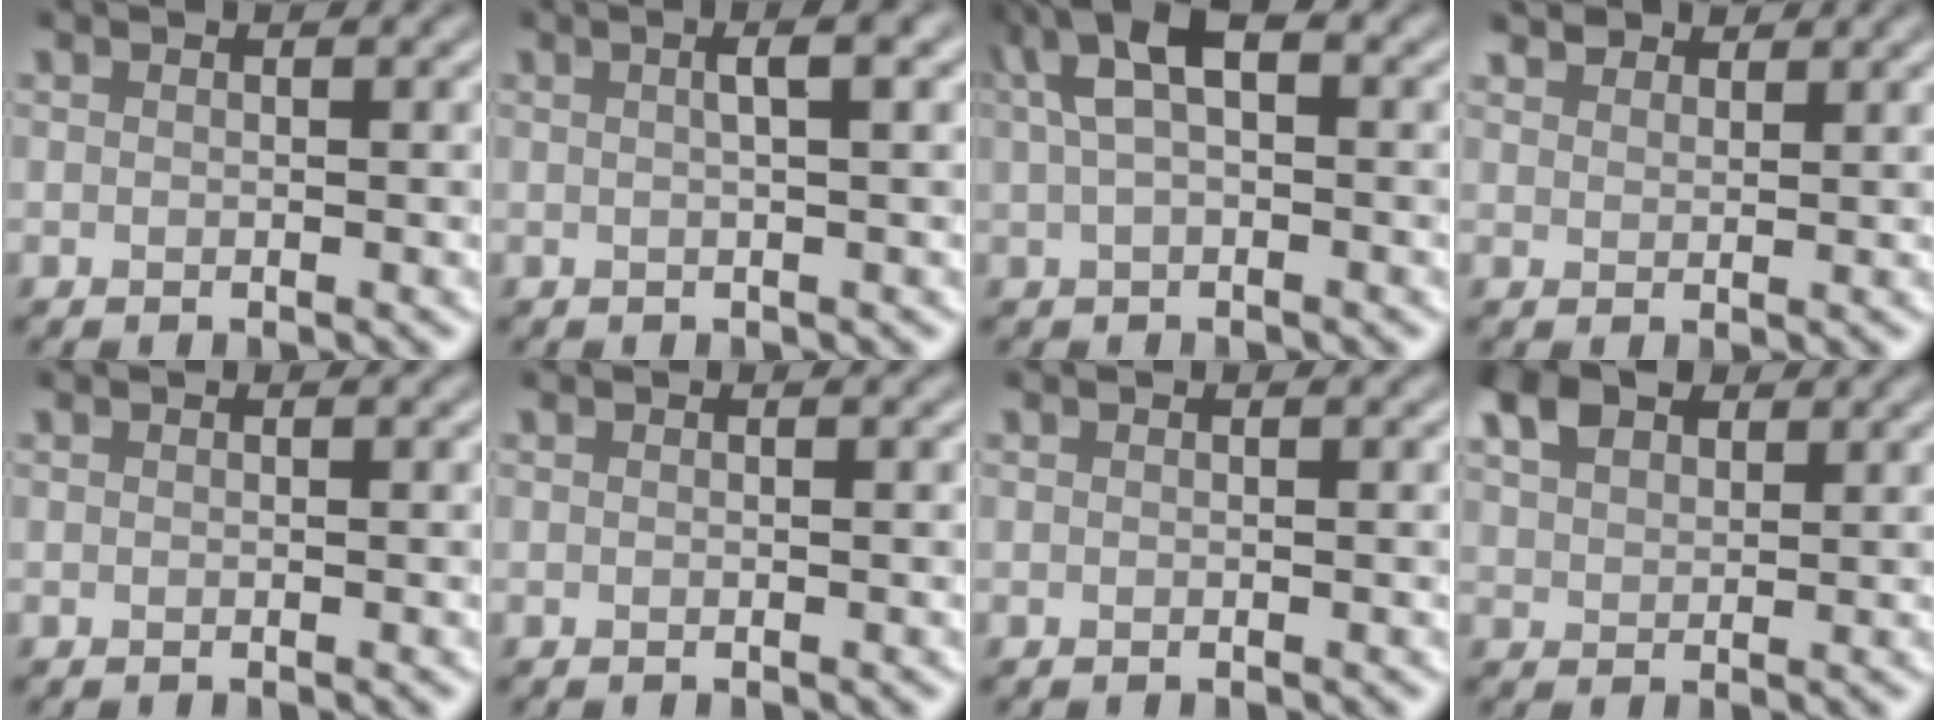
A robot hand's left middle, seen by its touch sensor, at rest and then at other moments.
{"total": 2.6, "force": [0.7, 0.6, 2.5], "torque": [-0.030, 0.013, 0.005]}
{"total": 6.3, "force": [2.2, 3.1, 5.0], "torque": [-0.099, 0.024, 0.036]}
{"total": 2.6, "force": [2.3, 1.0, 0.6], "torque": [-0.016, 0.001, 0.046]}
{"total": 0.0}
{"total": 0.0}
{"total": 0.0}
{"total": 4.2, "force": [2.5, 2.5, 2.3], "torque": [-0.051, 0.011, 0.046]}